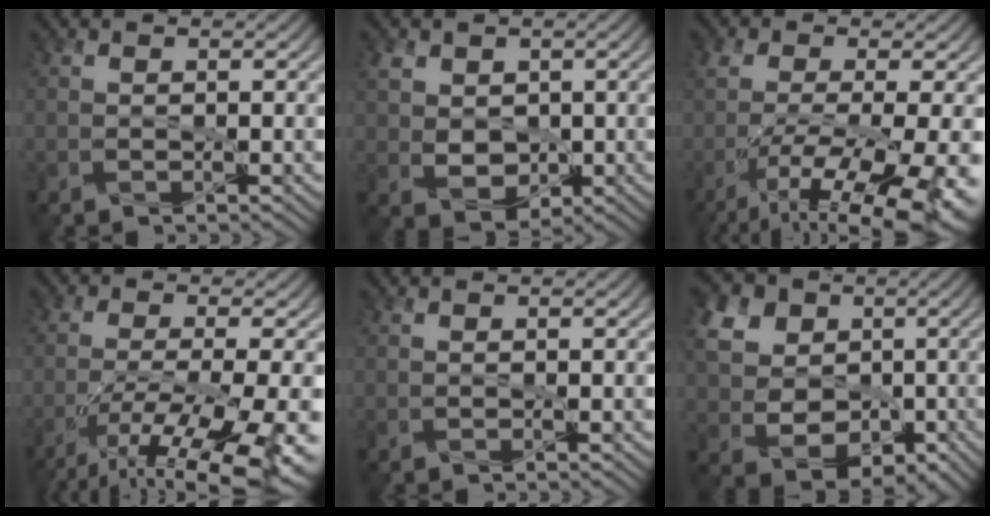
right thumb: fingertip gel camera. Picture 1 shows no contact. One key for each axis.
{"total": 4.8, "fx": 0.9, "fy": 4.0, "fz": 2.6, "tx": -0.077, "ty": -0.002, "tz": 0.014}
{"total": 14.1, "fx": -6.7, "fy": 4.7, "fz": 11.5, "tx": -0.224, "ty": -0.022, "tz": -0.099}
{"total": 14.0, "fx": -8.5, "fy": 3.2, "fz": 10.6, "tx": -0.199, "ty": -0.021, "tz": -0.133}
{"total": 0.0}
{"total": 11.1, "fx": 1.6, "fy": 9.2, "fz": 6.1, "tx": -0.187, "ty": 0.009, "tz": 0.029}